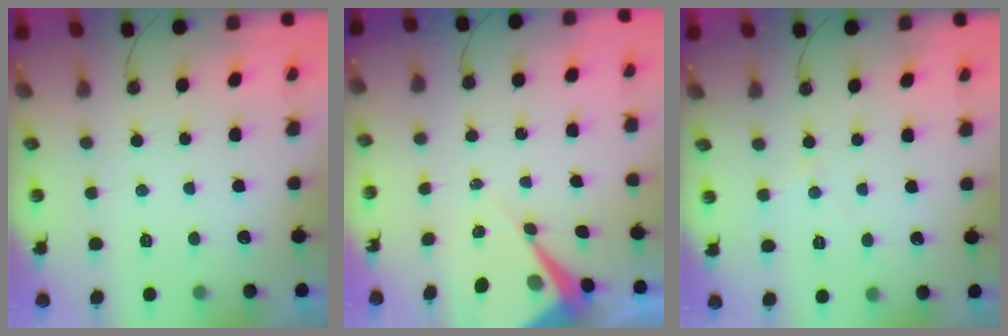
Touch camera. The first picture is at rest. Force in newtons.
{"total": 8.5, "press": 8.5, "slide": 0.9}
{"total": 4.3, "press": 4.3, "slide": 0.6}